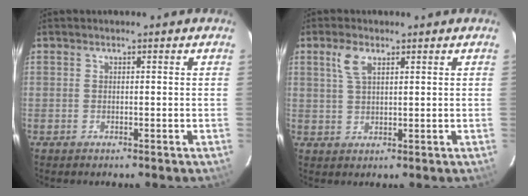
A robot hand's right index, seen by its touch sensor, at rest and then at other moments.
{"total": 4.0, "force": [2.0, 1.8, 2.9], "torque": [-0.060, 0.007, 0.043]}